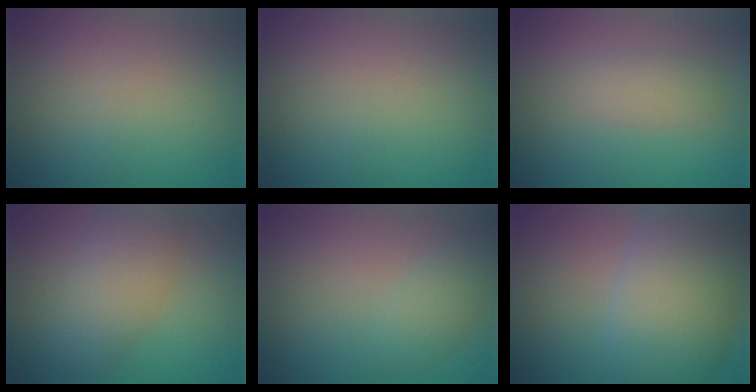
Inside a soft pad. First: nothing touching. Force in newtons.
{"total": 0.0}
{"total": 2.1, "press": 2.1, "slide": 0.0}
{"total": 4.8, "press": 4.8, "slide": 0.2}
{"total": 2.1, "press": 2.1, "slide": 0.0}
{"total": 11.2, "press": 11.2, "slide": 0.2}